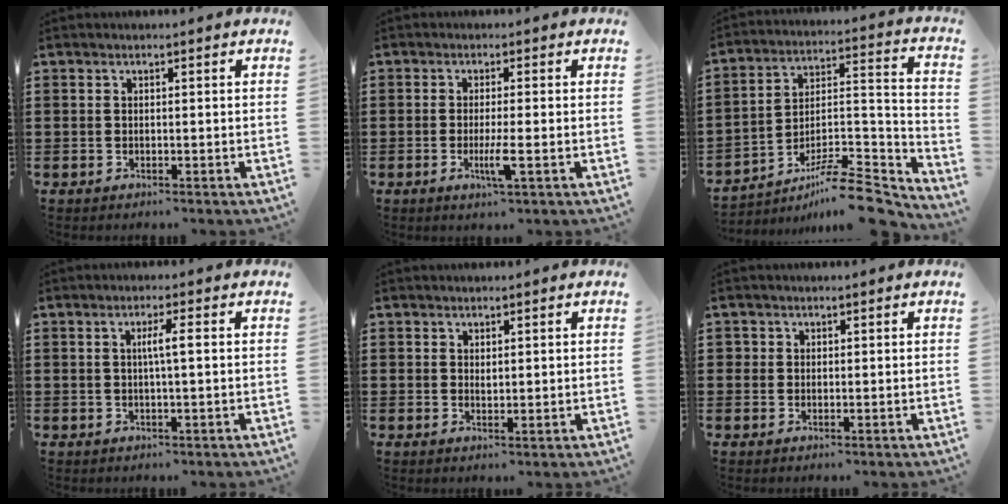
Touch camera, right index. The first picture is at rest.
{"total": 3.7, "force": [-1.3, 0.1, 3.5], "torque": [-0.067, -0.013, -0.024]}
{"total": 9.5, "force": [-7.8, 2.2, 4.9], "torque": [-0.070, 0.024, -0.150]}
{"total": 2.7, "force": [0.1, -0.1, 2.7], "torque": [-0.050, -0.002, -0.002]}
{"total": 0.8, "force": [0.5, 0.4, 0.4], "torque": [-0.010, 0.003, 0.008]}
{"total": 1.0, "force": [0.3, 0.9, -0.1], "torque": [-0.002, 0.005, 0.006]}